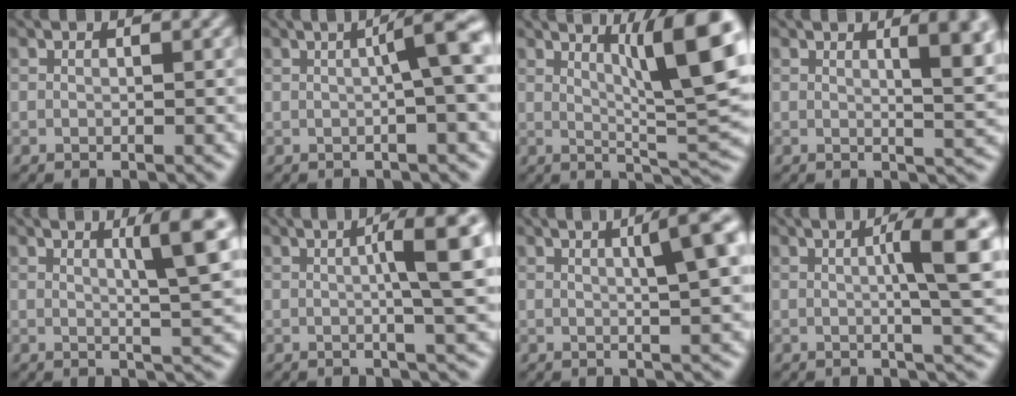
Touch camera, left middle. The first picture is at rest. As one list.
[{"total": 5.2, "force": [0.6, 0.8, 5.1], "torque": [-0.069, 0.015, 0.004]}, {"total": 9.0, "force": [3.3, 1.5, 8.2], "torque": [-0.107, 0.003, 0.057]}, {"total": 5.8, "force": [1.9, 1.9, 5.2], "torque": [-0.040, 0.006, 0.023]}, {"total": 5.9, "force": [2.0, 0.8, 5.5], "torque": [-0.070, 0.004, 0.031]}, {"total": 6.7, "force": [1.0, 1.2, 6.5], "torque": [-0.078, 0.017, 0.012]}, {"total": 5.8, "force": [1.7, 1.1, 5.4], "torque": [-0.059, 0.013, 0.024]}, {"total": 6.2, "force": [0.9, 0.9, 6.1], "torque": [-0.083, 0.008, 0.012]}]